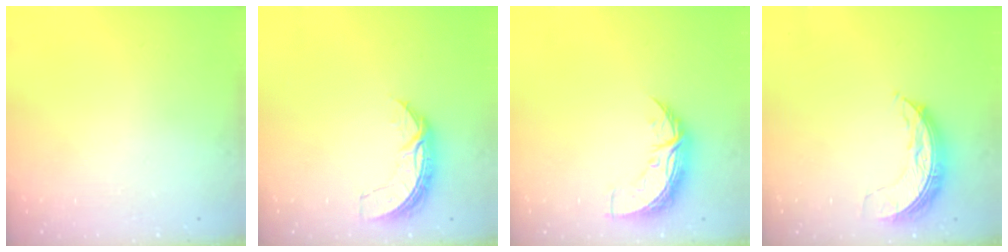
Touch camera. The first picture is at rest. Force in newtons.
{"total": 6.9, "press": 6.9, "slide": 0.6}
{"total": 8.8, "press": 8.8, "slide": 0.4}
{"total": 7.6, "press": 7.6, "slide": 0.1}